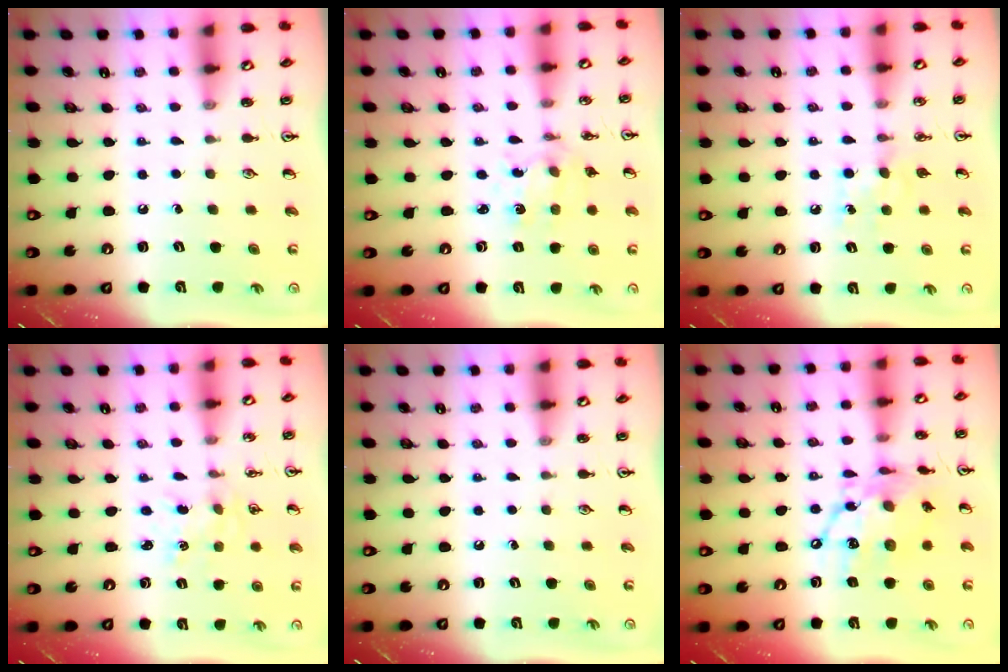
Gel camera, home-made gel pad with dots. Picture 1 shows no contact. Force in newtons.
{"total": 2.7, "press": 2.7, "slide": 0.3}
{"total": 7.5, "press": 7.5, "slide": 0.6}
{"total": 0.5, "press": 0.5, "slide": 0.1}
{"total": 0.0}
{"total": 14.6, "press": 14.5, "slide": 1.4}